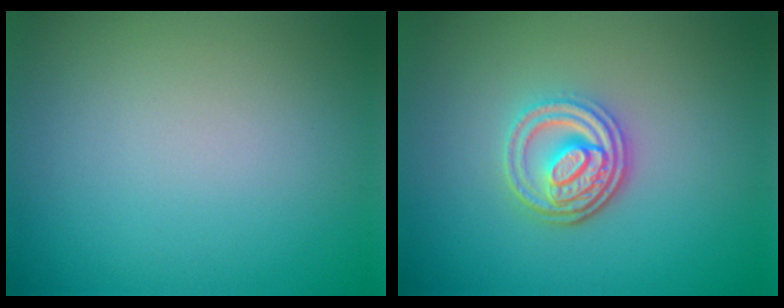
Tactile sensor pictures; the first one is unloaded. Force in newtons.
{"total": 4.1, "press": 3.2, "slide": 2.5}